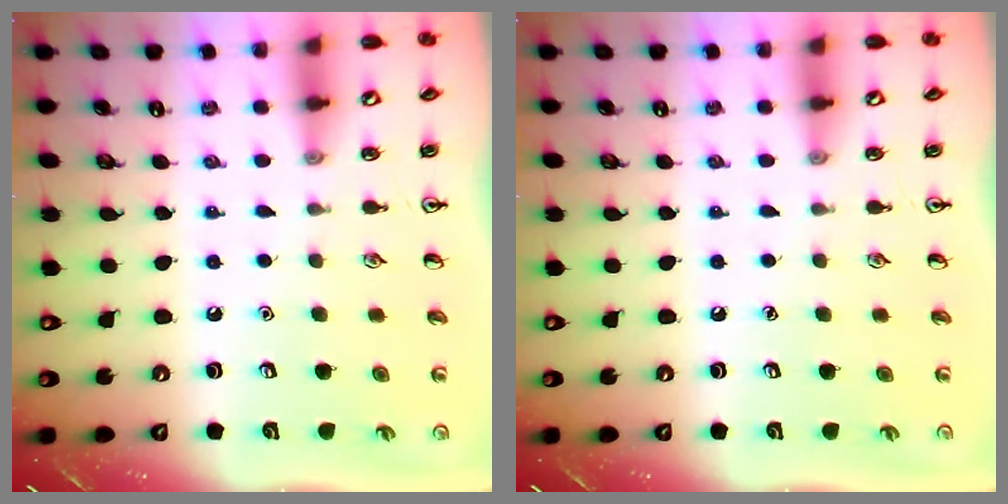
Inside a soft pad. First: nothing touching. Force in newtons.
{"total": 0.0}